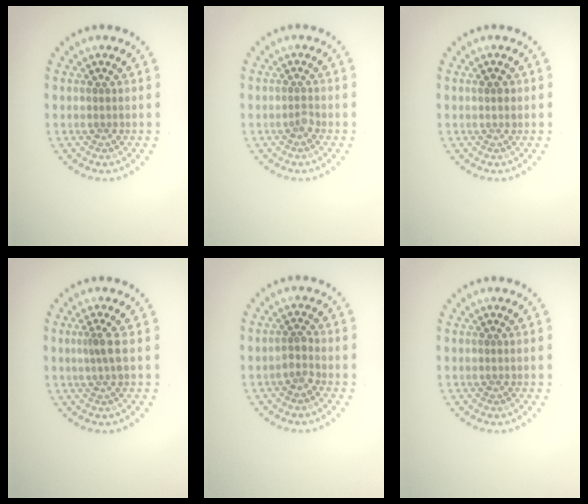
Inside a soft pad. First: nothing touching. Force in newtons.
{"total": 0.8, "press": 0.6, "slide": 0.6}
{"total": 1.0, "press": 1.0, "slide": 0.3}
{"total": 1.7, "press": 1.2, "slide": 1.2}
{"total": 1.3, "press": 1.1, "slide": 0.7}
{"total": 0.0}